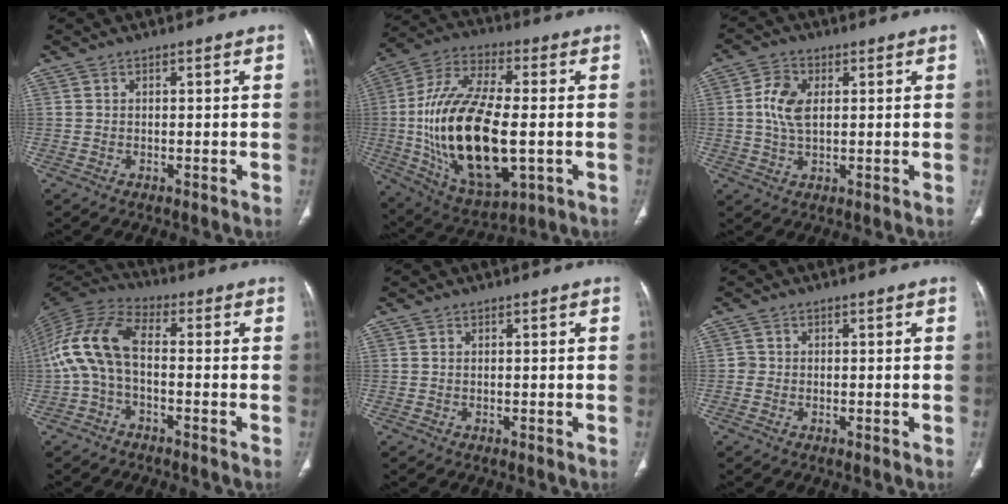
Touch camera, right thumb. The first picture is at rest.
{"total": 25.5, "force": [-2.5, 11.6, 22.6], "torque": [-0.443, -0.001, -0.029]}
{"total": 6.5, "force": [1.0, 4.0, 5.1], "torque": [-0.100, 0.002, 0.017]}
{"total": 11.4, "force": [-1.2, 5.8, 9.7], "torque": [-0.208, 0.035, -0.034]}
{"total": 0.0}
{"total": 1.0, "force": [-0.2, 1.0, 0.2], "torque": [0.004, 0.004, -0.005]}